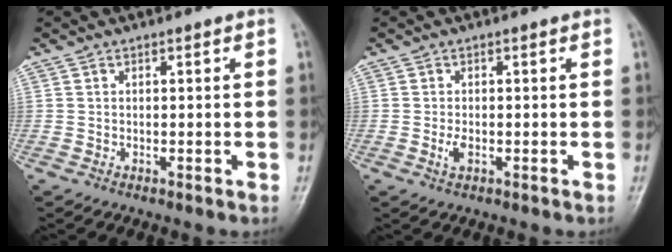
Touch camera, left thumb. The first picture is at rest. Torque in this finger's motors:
{"motor_torque": [-0.13, 0.18, 0.10, 0.02, 0.00]}